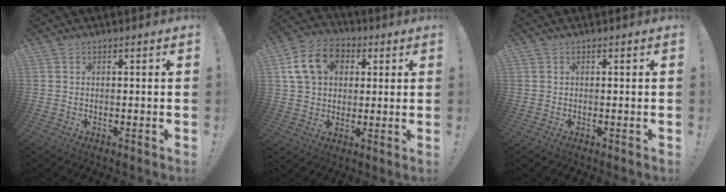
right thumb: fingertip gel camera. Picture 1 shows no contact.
{"total": 14.6, "force": [5.0, 11.3, 7.8], "torque": [-0.115, -0.004, 0.102]}
{"total": 0.0}